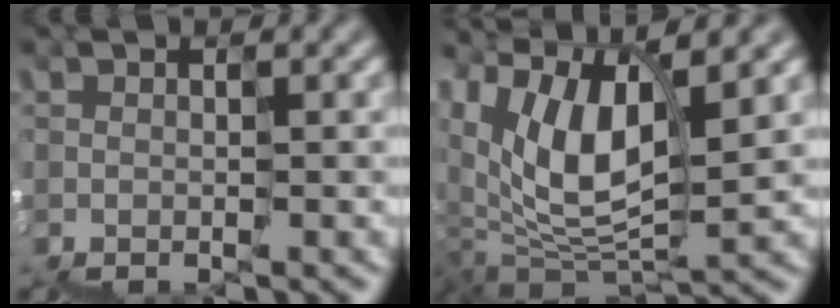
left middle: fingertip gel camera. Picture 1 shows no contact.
{"total": 7.3, "force": [4.5, 3.1, 4.8], "torque": [-0.102, 0.011, 0.086]}